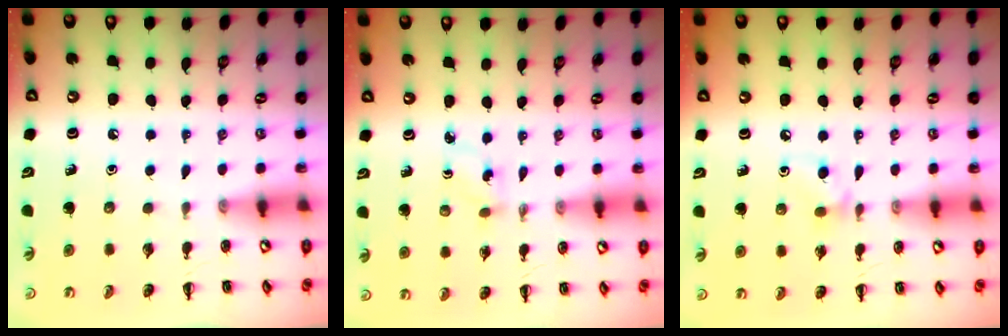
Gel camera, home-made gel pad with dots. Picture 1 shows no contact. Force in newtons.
{"total": 2.2, "press": 2.1, "slide": 0.8}
{"total": 6.1, "press": 5.8, "slide": 2.0}